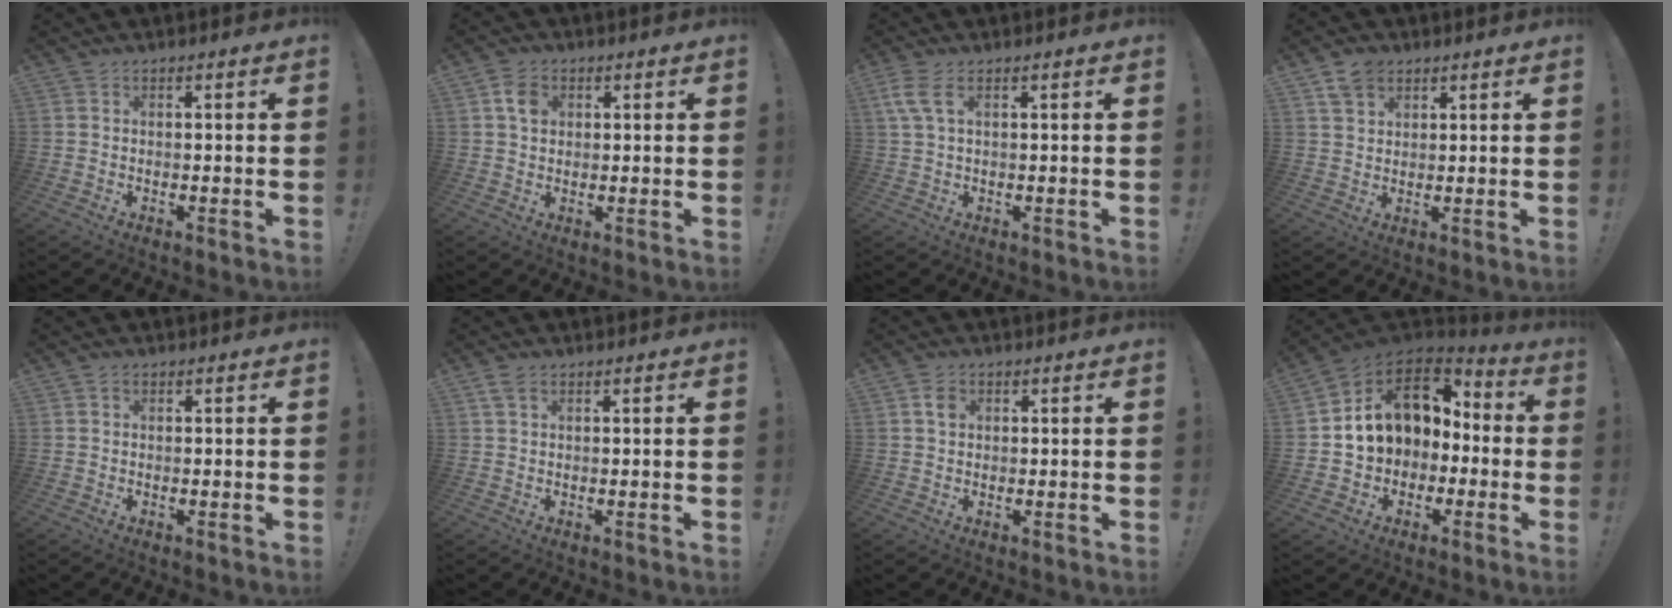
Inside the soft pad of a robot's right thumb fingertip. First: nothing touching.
{"total": 5.2, "force": [1.6, 4.2, 2.7], "torque": [-0.036, 0.004, 0.030]}
{"total": 5.2, "force": [2.1, 2.2, 4.2], "torque": [-0.091, 0.002, 0.039]}
{"total": 6.2, "force": [4.1, 4.1, 2.1], "torque": [-0.030, -0.016, 0.079]}
{"total": 0.6, "force": [0.4, 0.3, 0.2], "torque": [0.003, -0.001, 0.005]}
{"total": 2.2, "force": [1.1, 1.2, 1.6], "torque": [-0.032, 0.003, 0.021]}
{"total": 3.0, "force": [0.9, 2.4, 1.5], "torque": [-0.009, -0.004, 0.013]}
{"total": 13.2, "force": [3.8, 10.5, 7.0], "torque": [-0.104, -0.014, 0.080]}